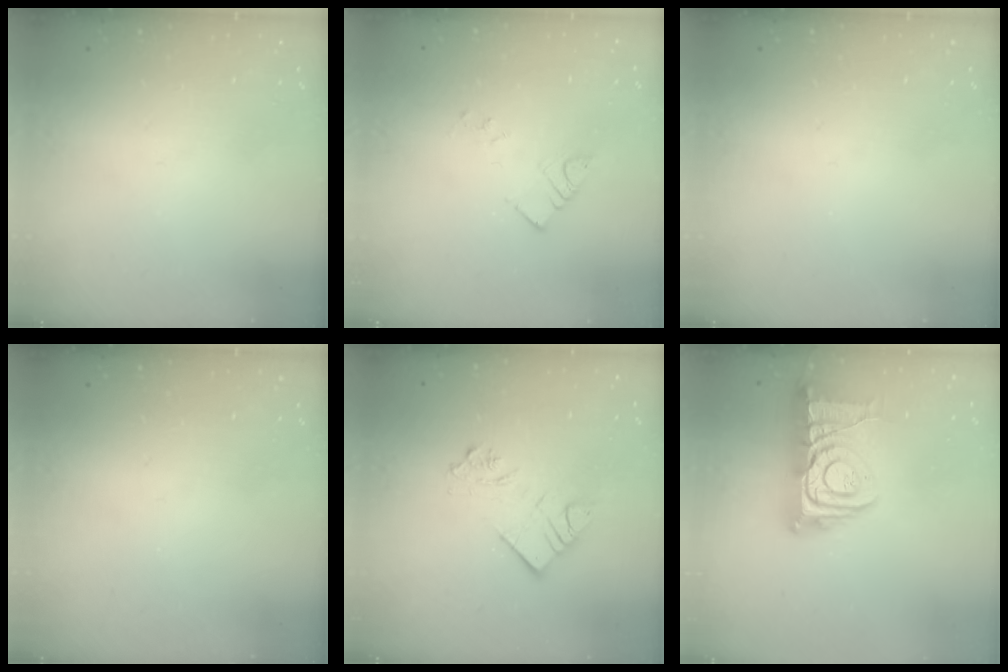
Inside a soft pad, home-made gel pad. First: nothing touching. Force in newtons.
{"total": 4.0, "press": 3.9, "slide": 0.5}
{"total": 0.0}
{"total": 0.0}
{"total": 9.8, "press": 9.7, "slide": 0.9}
{"total": 13.5, "press": 13.4, "slide": 1.5}